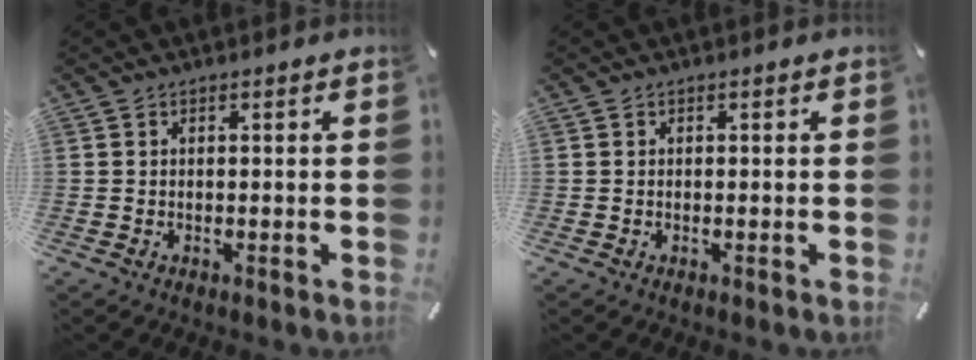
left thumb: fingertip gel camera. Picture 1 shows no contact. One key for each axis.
{"total": 0.0}